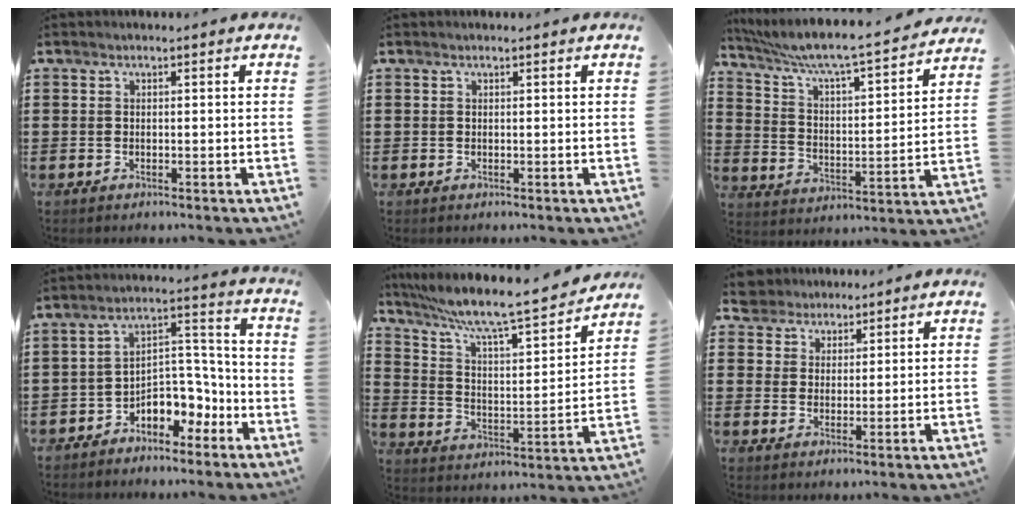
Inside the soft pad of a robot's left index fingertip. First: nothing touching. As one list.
[{"total": 0.0}, {"total": 6.2, "force": [5.3, 0.2, 3.2], "torque": [-0.085, -0.044, 0.080]}, {"total": 6.1, "force": [-4.4, 3.6, 2.1], "torque": [-0.040, 0.012, -0.085]}, {"total": 8.4, "force": [7.0, 0.7, 4.7], "torque": [-0.121, -0.052, 0.111]}, {"total": 4.4, "force": [3.6, 2.4, -0.2], "torque": [-0.019, -0.001, 0.068]}]